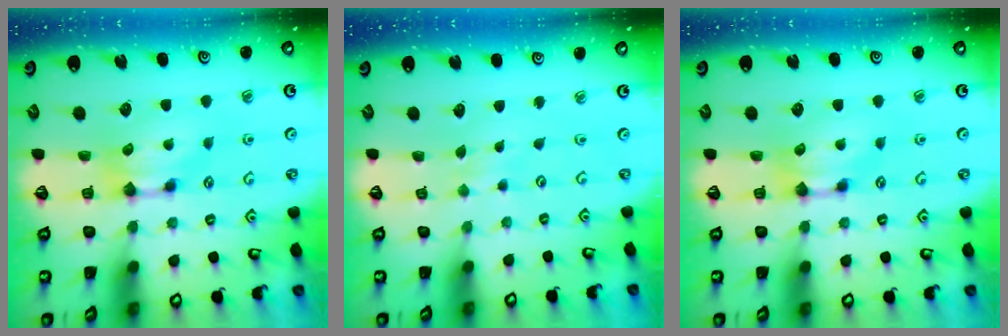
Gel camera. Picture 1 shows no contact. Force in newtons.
{"total": 3.8, "press": 3.7, "slide": 0.3}
{"total": 0.0}